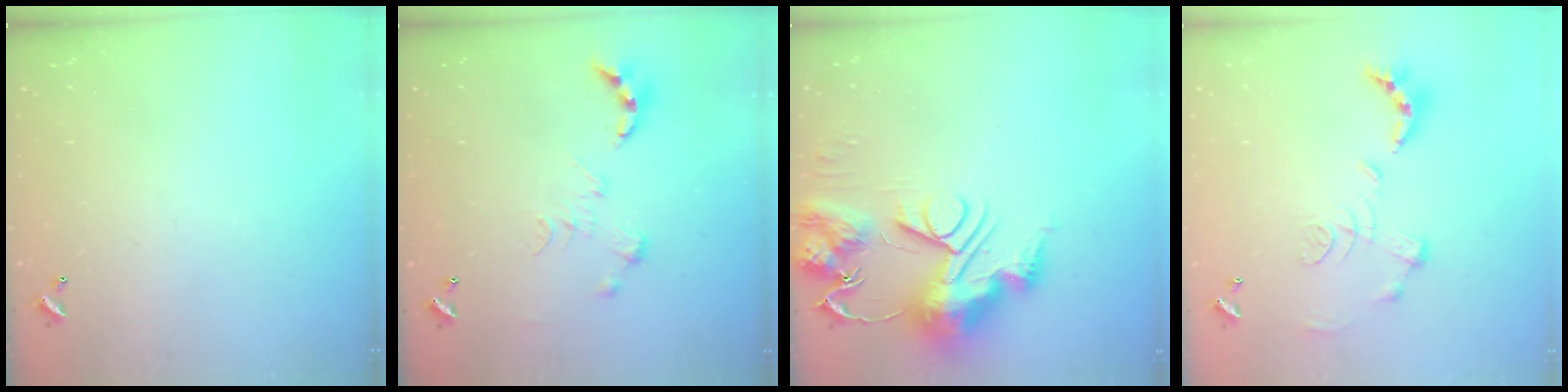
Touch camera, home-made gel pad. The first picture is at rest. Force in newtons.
{"total": 0.0}
{"total": 14.3, "press": 14.2, "slide": 1.6}
{"total": 1.2, "press": 0.4, "slide": 1.1}